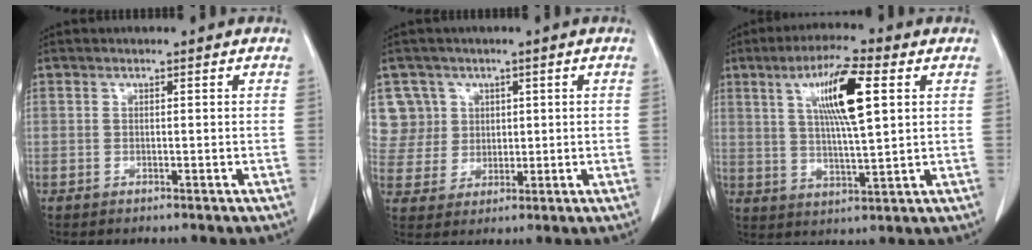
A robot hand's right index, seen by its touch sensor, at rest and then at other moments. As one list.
[{"total": 6.9, "force": [2.8, 6.3, -0.4], "torque": [0.020, 0.018, 0.066]}, {"total": 10.9, "force": [3.5, 1.3, 10.2], "torque": [-0.183, 0.007, 0.062]}]